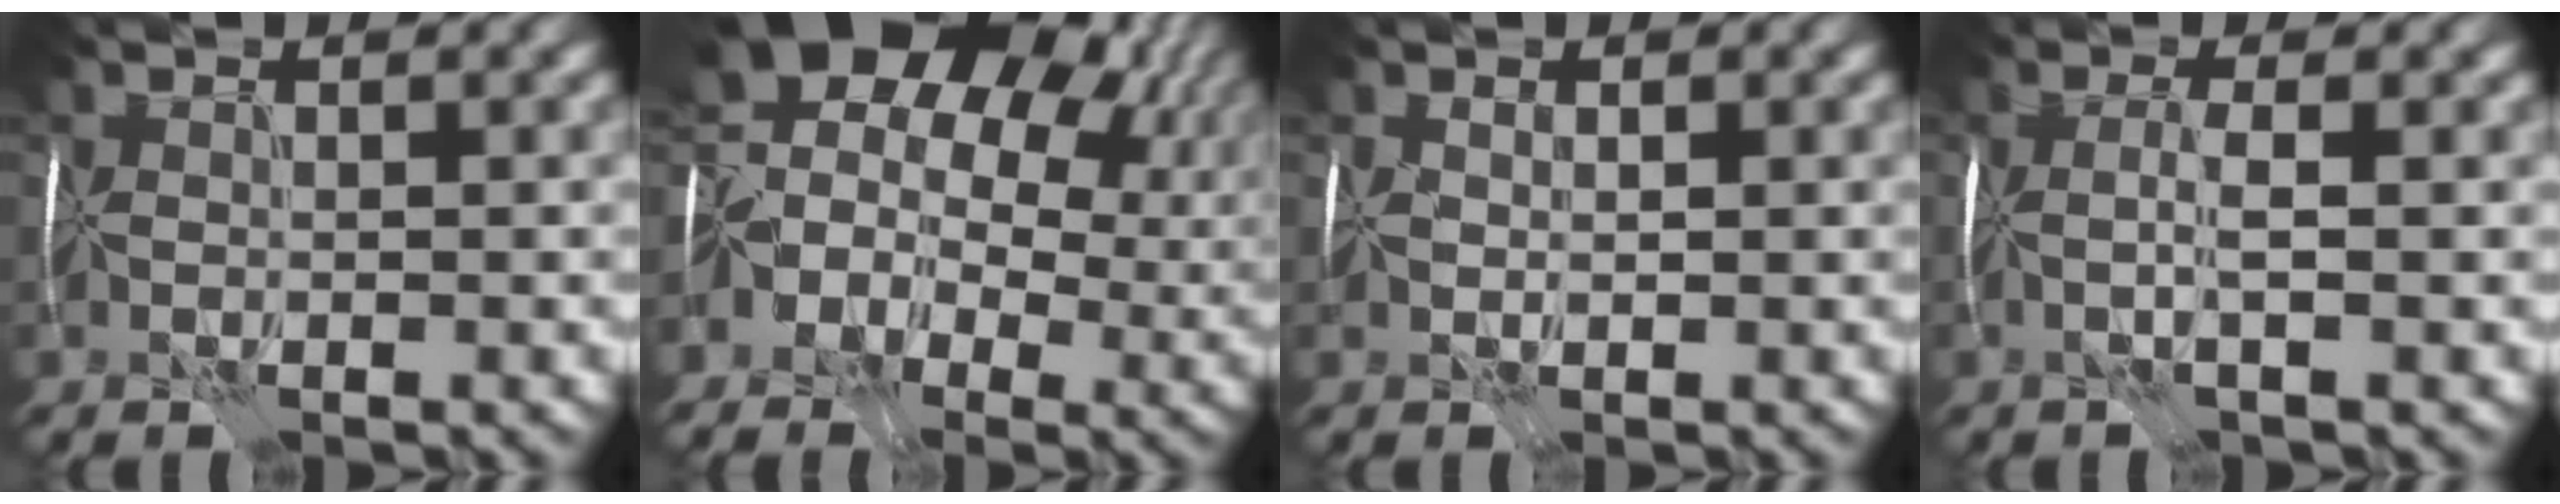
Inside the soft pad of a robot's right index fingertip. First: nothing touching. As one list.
[{"total": 13.8, "force": [3.4, 10.1, 8.8], "torque": [-0.167, 0.015, 0.070]}, {"total": 0.9, "force": [0.6, 0.1, -0.7], "torque": [-0.004, 0.003, 0.010]}, {"total": 1.1, "force": [0.1, -0.4, 1.1], "torque": [-0.039, 0.001, 0.002]}]